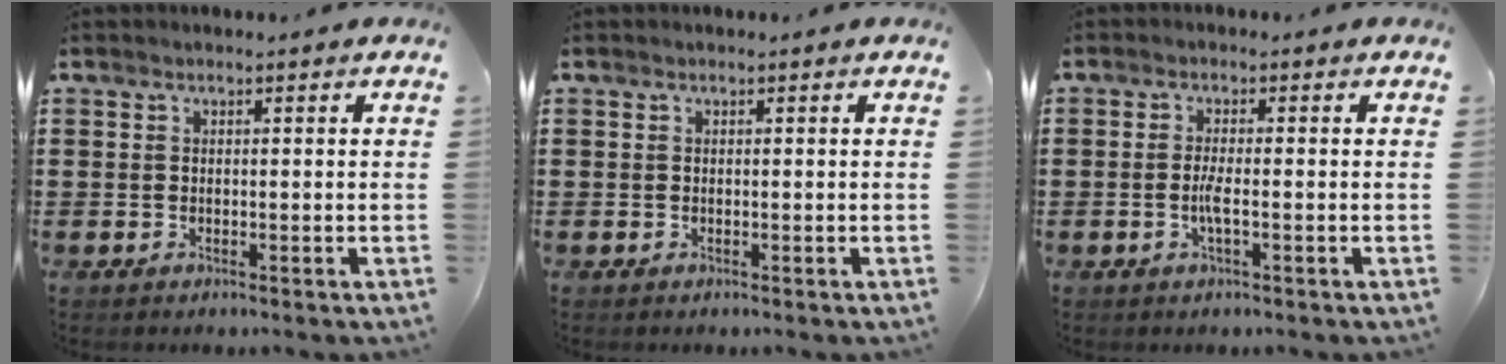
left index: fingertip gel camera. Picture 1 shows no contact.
{"total": 0.0}
{"total": 2.7, "force": [-0.7, 0.3, 2.6], "torque": [-0.063, -0.005, -0.017]}